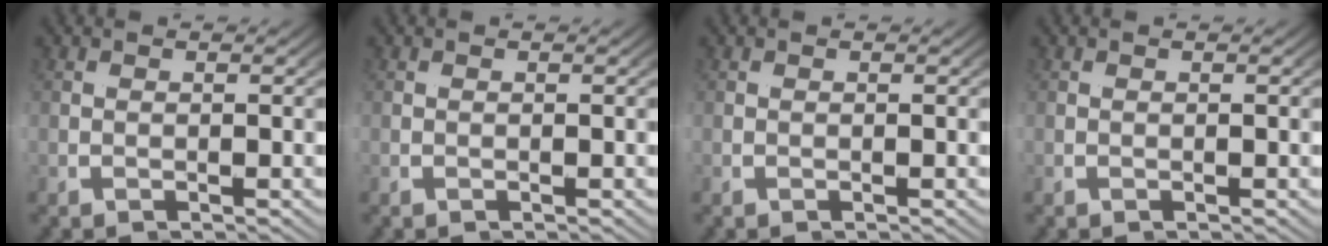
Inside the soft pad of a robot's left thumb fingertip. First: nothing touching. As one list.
[{"total": 0.0}, {"total": 0.0}, {"total": 0.0}]